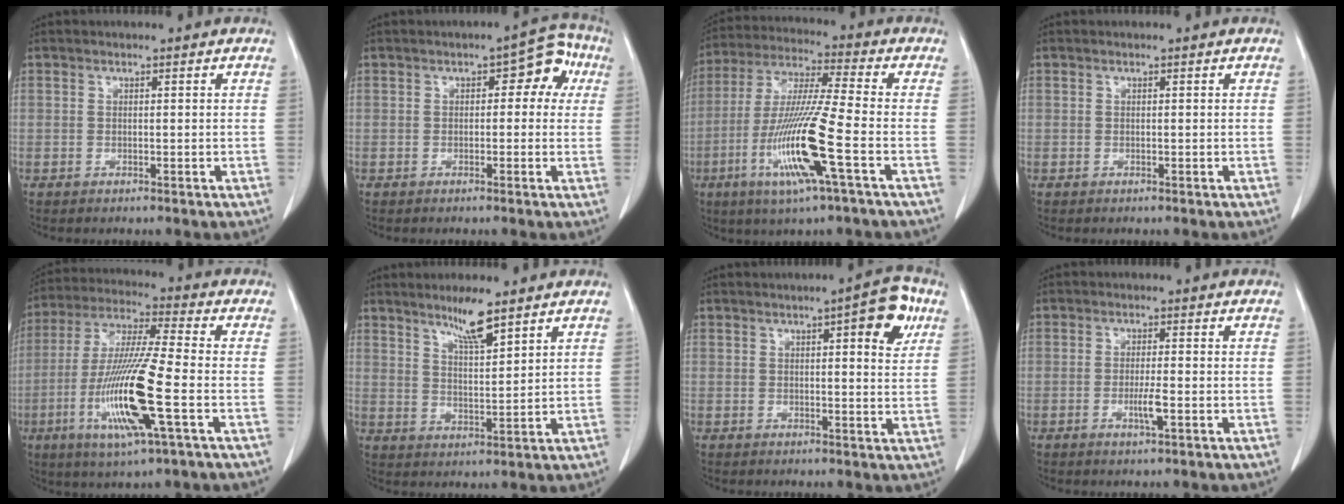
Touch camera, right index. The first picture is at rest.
{"total": 5.7, "force": [1.0, 3.1, 4.8], "torque": [-0.042, 0.034, 0.004]}
{"total": 14.9, "force": [-5.1, -0.5, 13.9], "torque": [-0.290, -0.019, -0.100]}
{"total": 0.0}
{"total": 15.8, "force": [-4.6, 0.4, 15.1], "torque": [-0.314, -0.020, -0.086]}
{"total": 6.0, "force": [4.5, 0.2, 4.0], "torque": [-0.073, -0.006, 0.082]}
{"total": 6.9, "force": [3.1, 1.4, 6.0], "torque": [-0.076, 0.004, 0.034]}
{"total": 2.7, "force": [-0.9, 0.0, 2.6], "torque": [-0.051, -0.004, -0.015]}